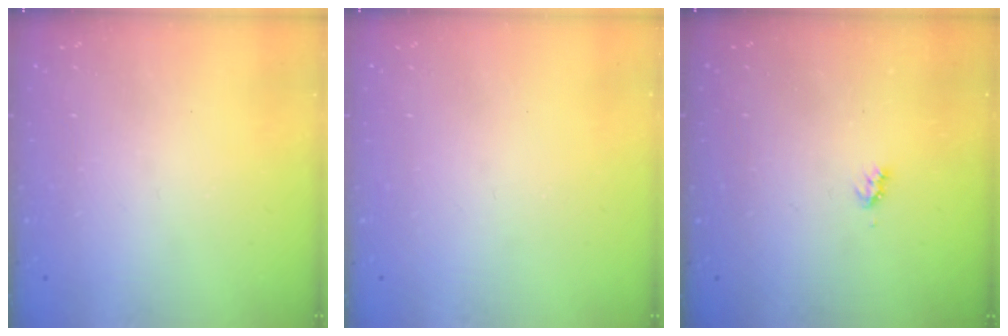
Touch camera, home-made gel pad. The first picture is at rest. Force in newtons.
{"total": 0.0}
{"total": 2.8, "press": 2.8, "slide": 0.4}